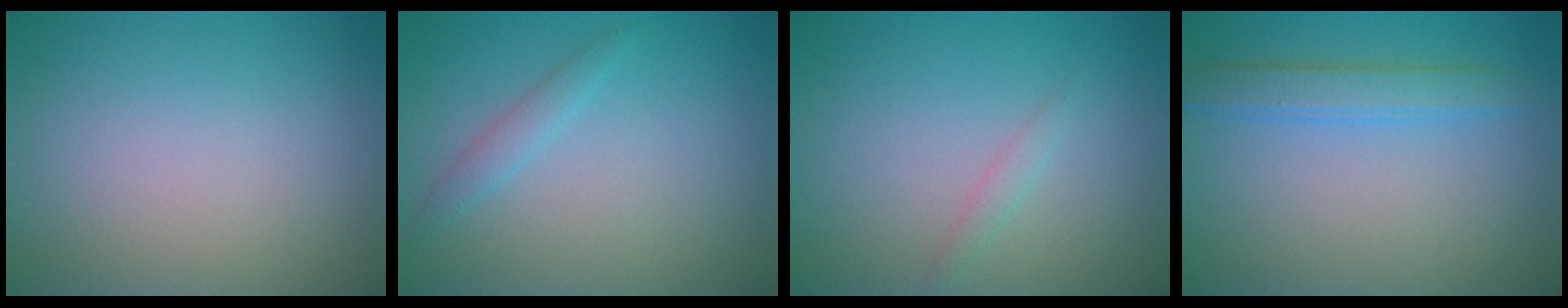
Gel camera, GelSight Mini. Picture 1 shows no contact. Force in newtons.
{"total": 1.3, "press": 1.3, "slide": 0.0}
{"total": 0.9, "press": 0.9, "slide": 0.0}
{"total": 2.0, "press": 2.0, "slide": 0.1}